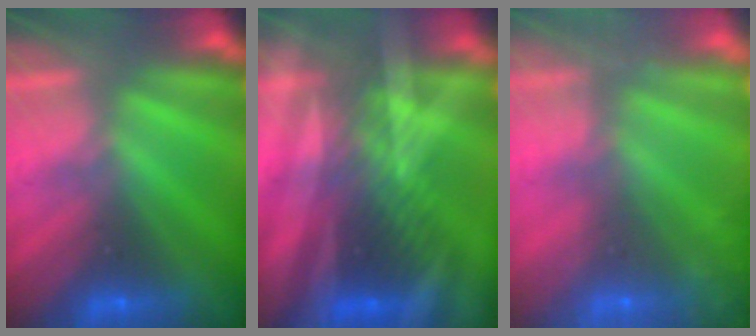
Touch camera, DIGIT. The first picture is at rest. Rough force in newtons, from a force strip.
{"total": 3.0}
{"total": 5.7}